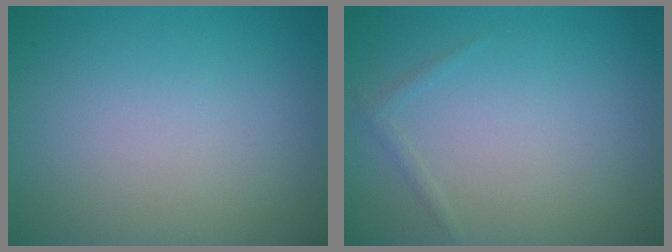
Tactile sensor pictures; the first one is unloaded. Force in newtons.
{"total": 0.6, "press": 0.6, "slide": 0.1}